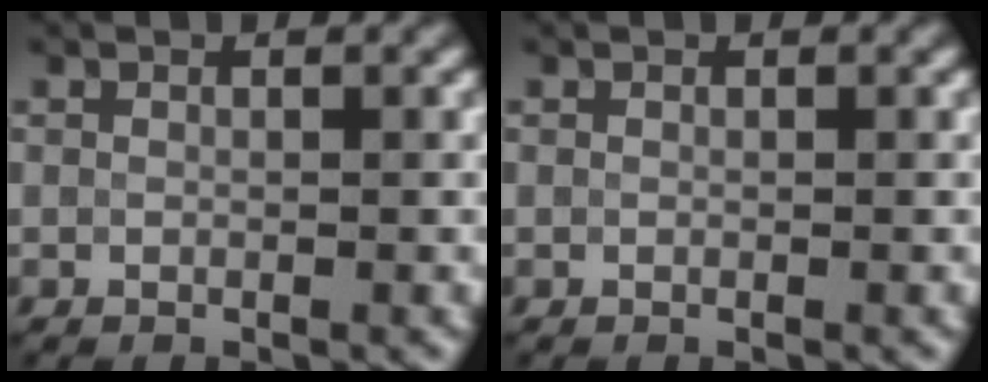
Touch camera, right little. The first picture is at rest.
{"total": 0.0}